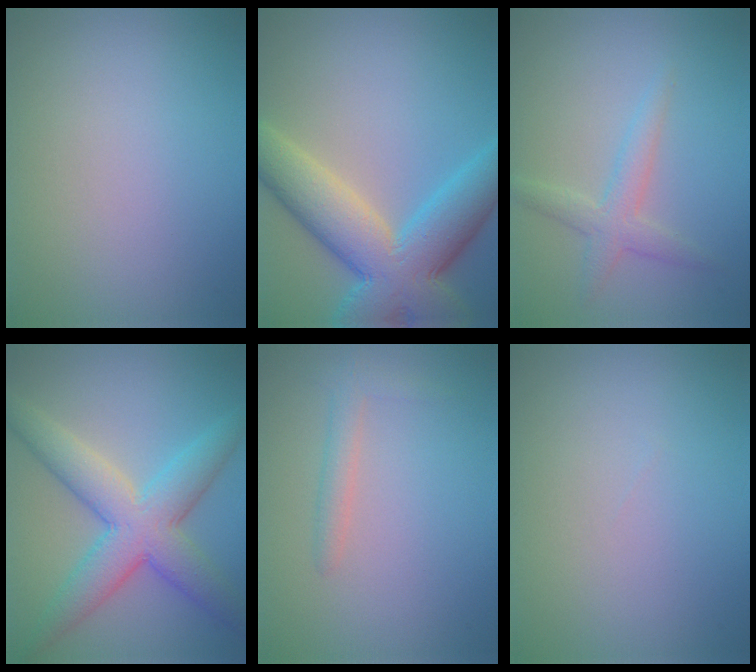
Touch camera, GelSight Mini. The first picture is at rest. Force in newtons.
{"total": 9.6, "press": 9.6, "slide": 0.4}
{"total": 2.3, "press": 2.3, "slide": 0.0}
{"total": 7.2, "press": 7.2, "slide": 0.1}
{"total": 1.6, "press": 1.6, "slide": 0.1}
{"total": 0.0}